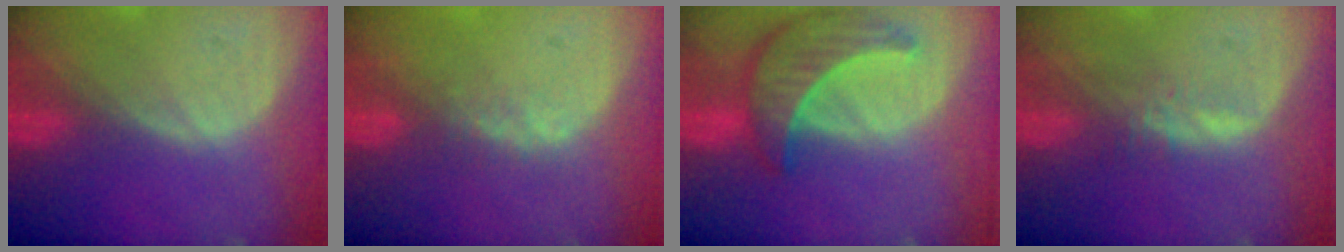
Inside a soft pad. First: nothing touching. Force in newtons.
{"total": 2.5, "press": 1.9, "slide": 1.5}
{"total": 8.9, "press": 8.0, "slide": 3.7}
{"total": 2.2, "press": 2.1, "slide": 0.2}